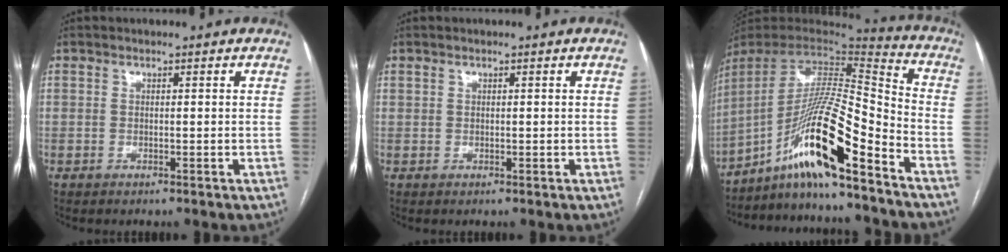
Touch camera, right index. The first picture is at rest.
{"total": 0.7, "force": [0.5, 0.5, 0.3], "torque": [-0.001, 0.001, 0.010]}
{"total": 17.6, "force": [-11.2, 0.2, 13.6], "torque": [-0.261, 0.003, -0.206]}